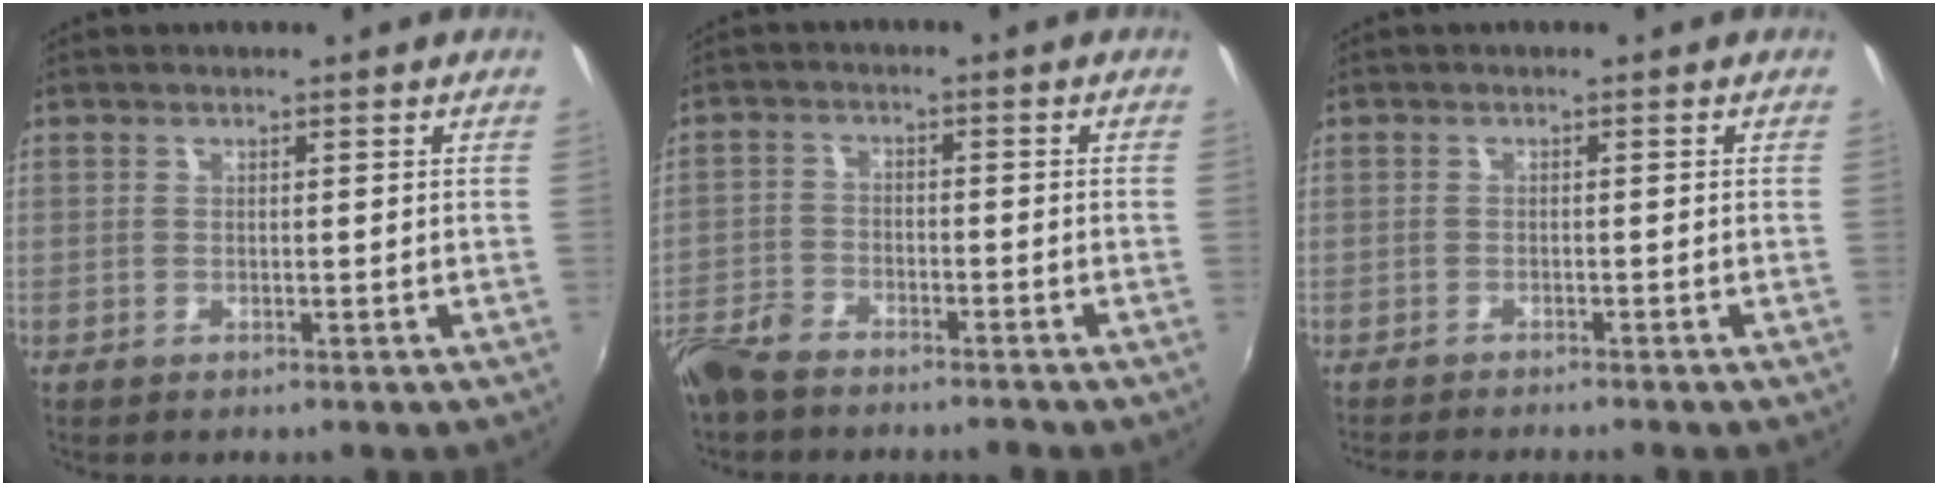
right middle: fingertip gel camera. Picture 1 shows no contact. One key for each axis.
{"total": 7.3, "fx": -6.2, "fy": 2.6, "fz": 2.8, "tx": -0.076, "ty": -0.009, "tz": -0.123}
{"total": 4.5, "fx": -4.2, "fy": -0.1, "fz": 1.6, "tx": -0.040, "ty": -0.014, "tz": -0.069}